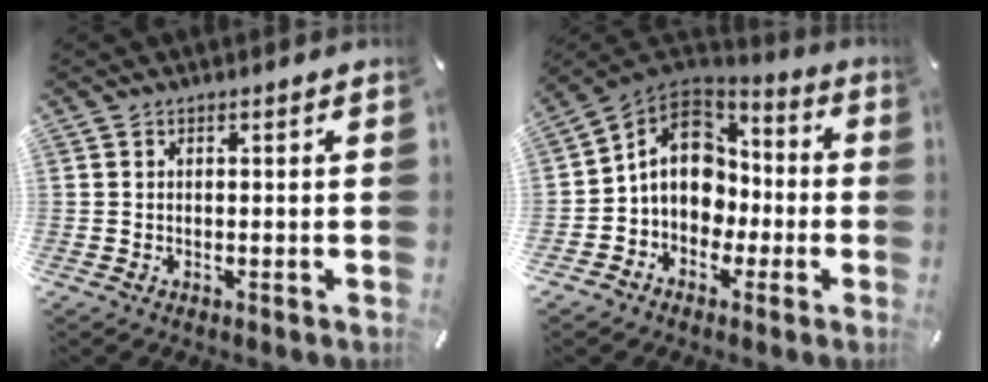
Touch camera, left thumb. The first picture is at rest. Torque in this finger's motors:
{"motor_torque": [2.14, 2.87, 0.43, 0.11, 0.18]}